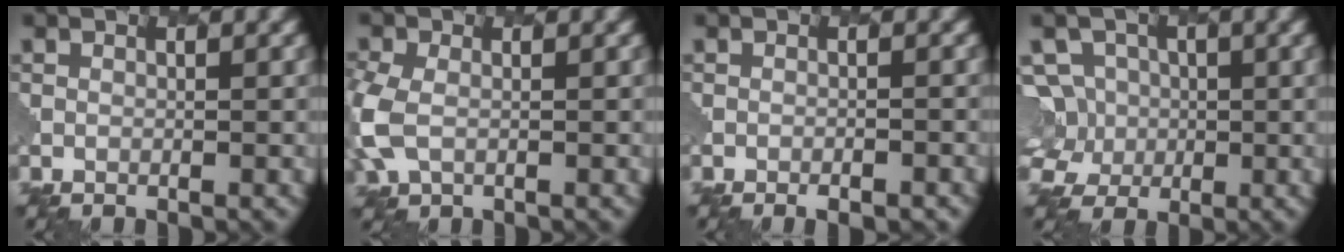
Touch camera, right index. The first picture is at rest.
{"total": 4.0, "force": [-0.6, 2.9, 2.7], "torque": [-0.083, -0.005, -0.021]}
{"total": 1.9, "force": [-1.4, 0.6, 1.1], "torque": [-0.011, 0.010, -0.019]}
{"total": 6.6, "force": [0.5, 6.0, 2.7], "torque": [-0.062, 0.034, -0.023]}